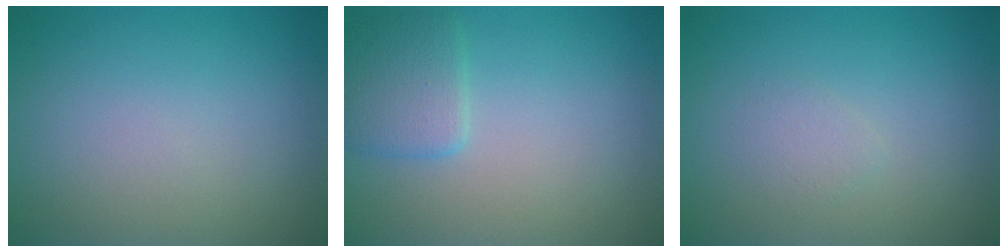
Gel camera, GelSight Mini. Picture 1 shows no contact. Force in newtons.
{"total": 2.6, "press": 2.6, "slide": 0.1}
{"total": 0.9, "press": 0.9, "slide": 0.1}